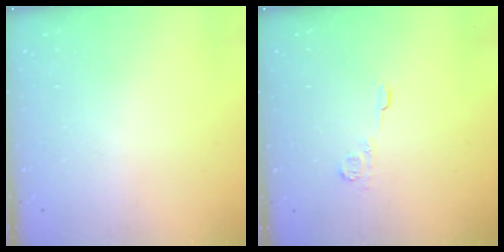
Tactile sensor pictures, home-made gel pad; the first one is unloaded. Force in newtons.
{"total": 5.6, "press": 5.6, "slide": 0.7}